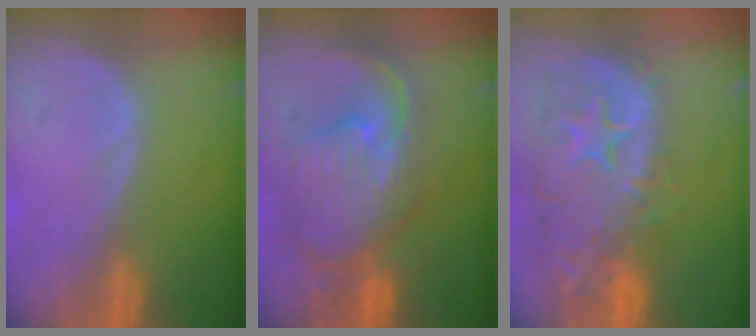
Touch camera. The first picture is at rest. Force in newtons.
{"total": 10.8, "press": 9.6, "slide": 5.0}
{"total": 14.0, "press": 11.3, "slide": 8.3}